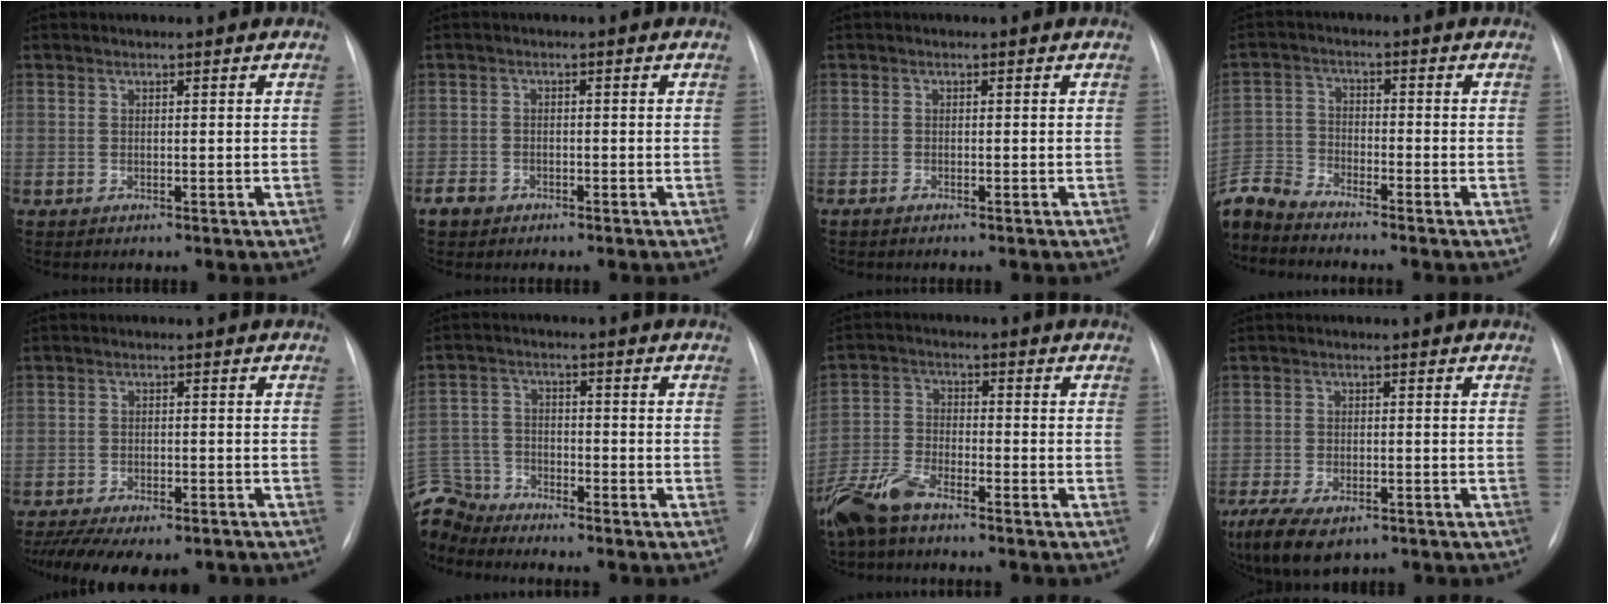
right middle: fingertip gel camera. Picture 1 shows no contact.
{"total": 2.2, "force": [-1.5, 1.5, 0.4], "torque": [-0.012, 0.004, -0.026]}
{"total": 0.8, "force": [-0.6, 0.2, 0.4], "torque": [-0.013, -0.002, -0.009]}
{"total": 8.4, "force": [-8.3, 1.0, 1.3], "torque": [-0.037, 0.002, -0.169]}
{"total": 14.5, "force": [-11.1, 6.1, 7.1], "torque": [-0.156, -0.007, -0.148]}
{"total": 9.4, "force": [-8.9, 3.0, 0.5], "torque": [-0.026, 0.009, -0.175]}
{"total": 8.5, "force": [-6.7, 2.5, 4.5], "torque": [-0.106, -0.017, -0.133]}
{"total": 10.1, "force": [-6.8, 4.4, 6.0], "torque": [-0.120, -0.016, -0.102]}